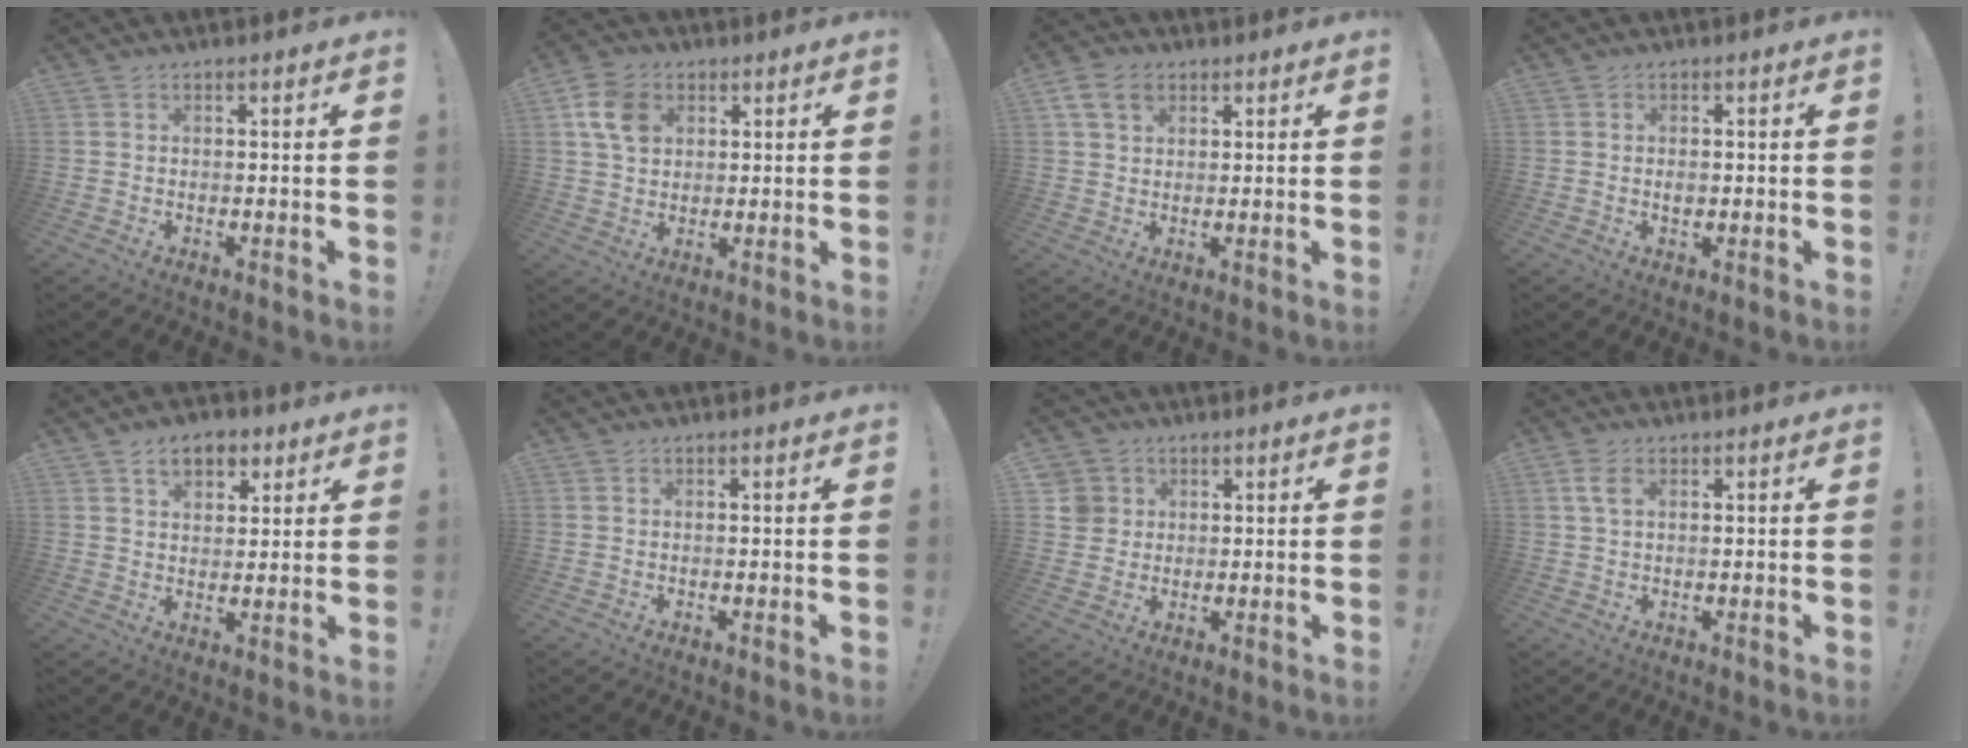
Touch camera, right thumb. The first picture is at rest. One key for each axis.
{"total": 11.6, "fx": 4.1, "fy": 8.6, "fz": 6.7, "tx": -0.114, "ty": 0.002, "tz": 0.081}
{"total": 7.2, "fx": 3.4, "fy": 4.9, "fz": 4.0, "tx": -0.071, "ty": 0.000, "tz": 0.069}
{"total": 1.5, "fx": -0.3, "fy": 1.0, "fz": 1.1, "tx": -0.007, "ty": -0.003, "tz": -0.009}
{"total": 7.8, "fx": 4.2, "fy": 5.2, "fz": 4.0, "tx": -0.048, "ty": -0.012, "tz": 0.074}
{"total": 0.0}
{"total": 5.1, "fx": 1.6, "fy": 4.8, "fz": 0.9, "tx": -0.009, "ty": -0.004, "tz": 0.033}
{"total": 3.6, "fx": 1.4, "fy": 1.9, "fz": 2.8, "tx": -0.050, "ty": 0.002, "tz": 0.025}